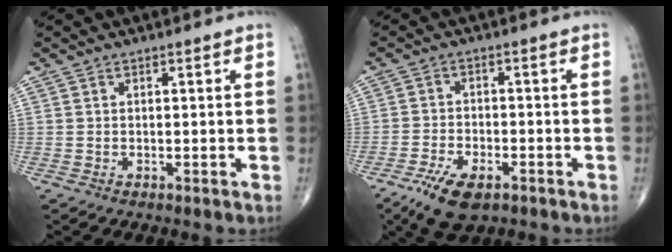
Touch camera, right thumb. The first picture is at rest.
{"total": 8.2, "force": [-4.9, 3.6, 5.4], "torque": [-0.104, 0.006, -0.086]}